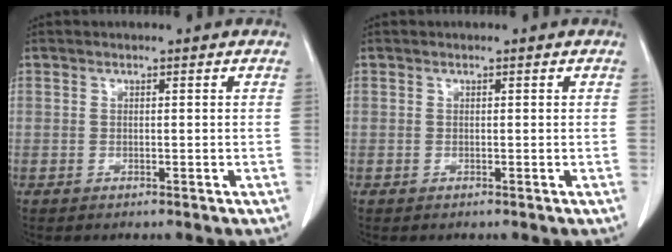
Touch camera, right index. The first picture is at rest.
{"total": 0.0}